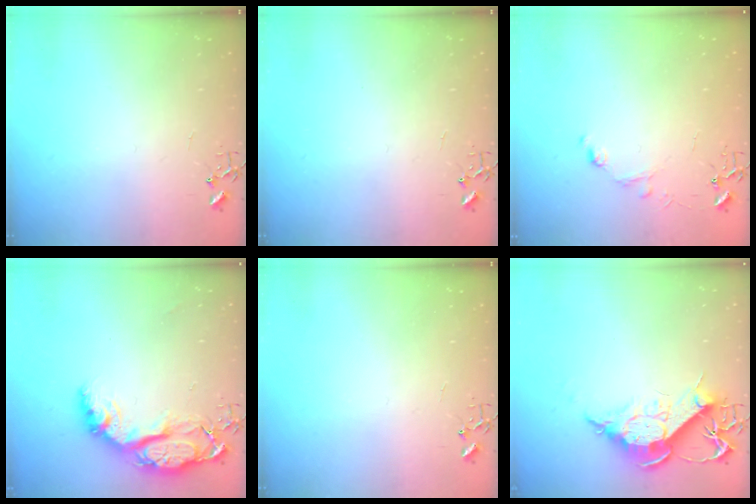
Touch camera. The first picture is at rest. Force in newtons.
{"total": 0.0}
{"total": 7.3, "press": 7.3, "slide": 0.8}
{"total": 15.4, "press": 15.3, "slide": 1.2}
{"total": 0.0}
{"total": 12.6, "press": 12.6, "slide": 1.2}